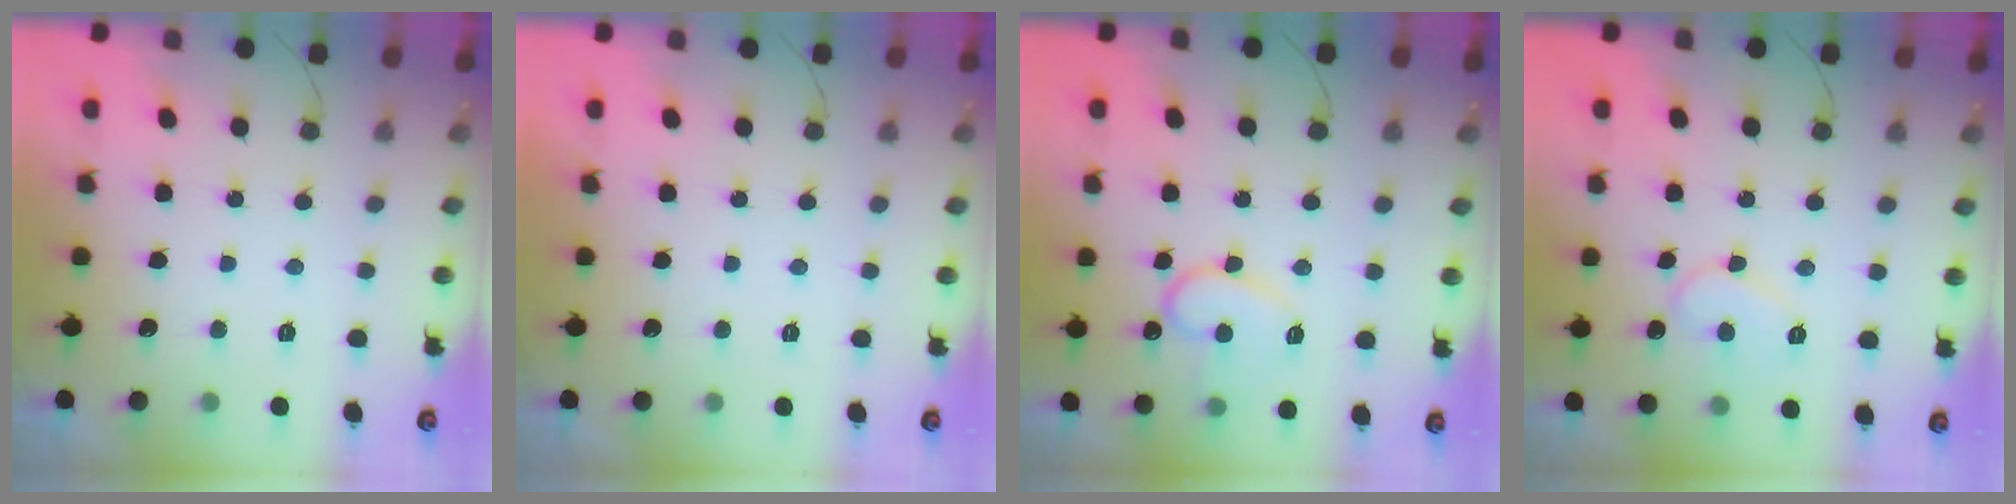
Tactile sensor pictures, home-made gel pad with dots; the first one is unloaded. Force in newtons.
{"total": 1.8, "press": 1.8, "slide": 0.1}
{"total": 14.1, "press": 14.1, "slide": 1.3}
{"total": 8.3, "press": 8.2, "slide": 0.6}